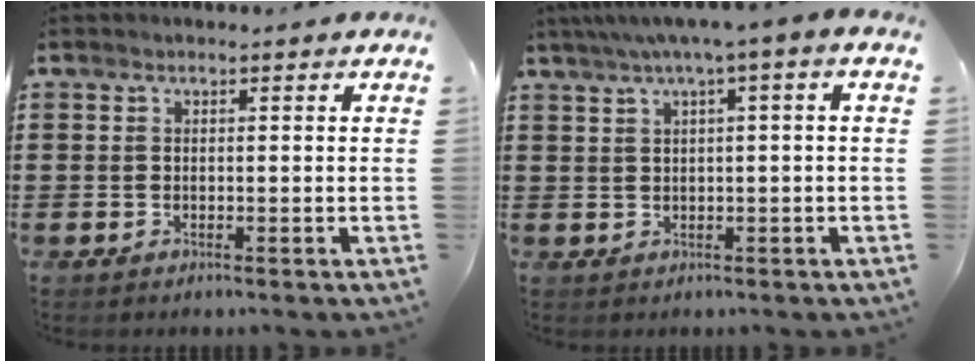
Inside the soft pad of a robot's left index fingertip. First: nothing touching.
{"total": 3.0, "force": [0.2, -0.2, 3.0], "torque": [-0.055, -0.002, 0.000]}